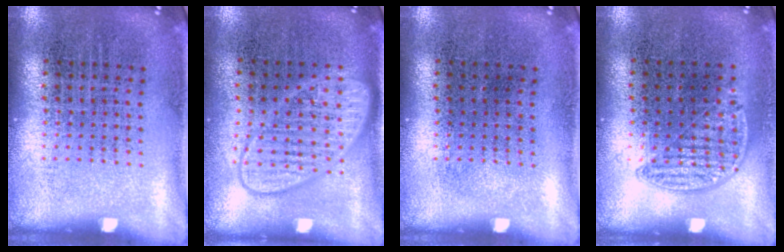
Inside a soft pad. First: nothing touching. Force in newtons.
{"total": 2.9, "press": 2.9, "slide": 0.4}
{"total": 0.0}
{"total": 0.8, "press": 0.6, "slide": 0.5}